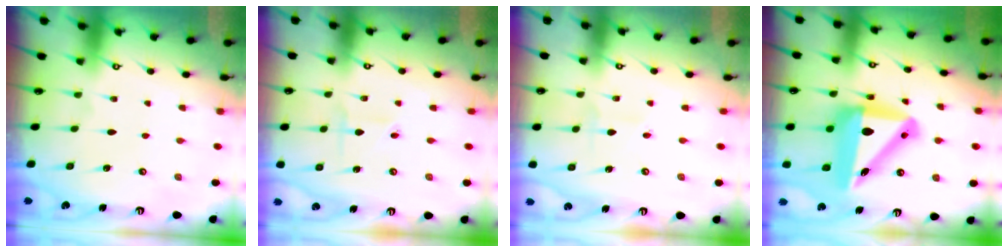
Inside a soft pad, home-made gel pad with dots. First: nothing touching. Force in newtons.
{"total": 2.1, "press": 1.8, "slide": 1.1}
{"total": 1.6, "press": 1.5, "slide": 0.7}
{"total": 15.2, "press": 14.7, "slide": 3.6}